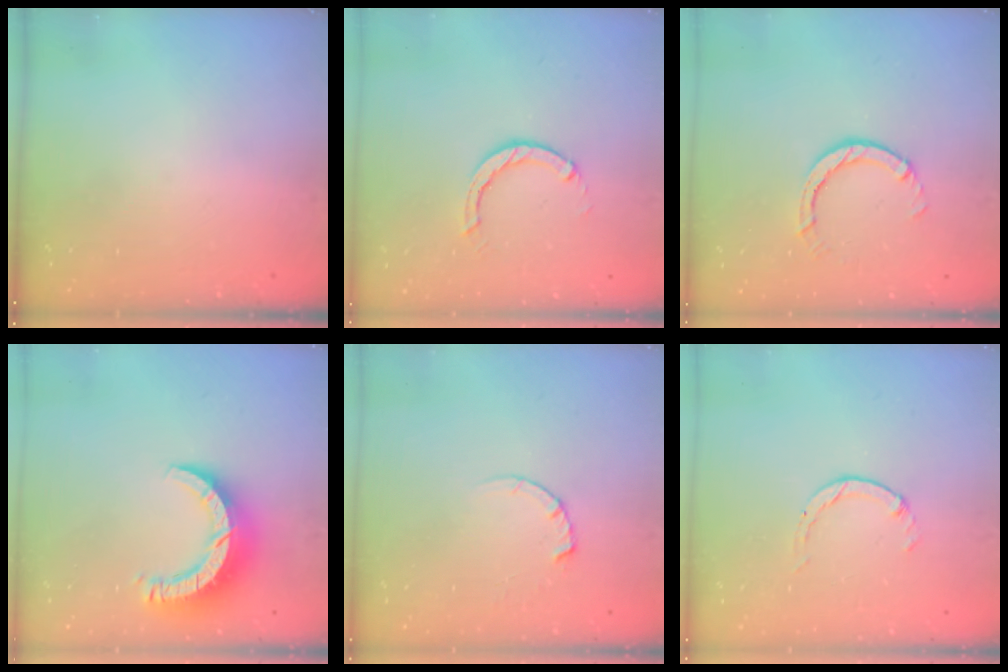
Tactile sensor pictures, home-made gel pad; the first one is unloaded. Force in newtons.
{"total": 2.9, "press": 2.9, "slide": 0.4}
{"total": 2.9, "press": 2.9, "slide": 0.5}
{"total": 10.3, "press": 10.2, "slide": 1.0}
{"total": 2.4, "press": 2.4, "slide": 0.3}
{"total": 0.0}